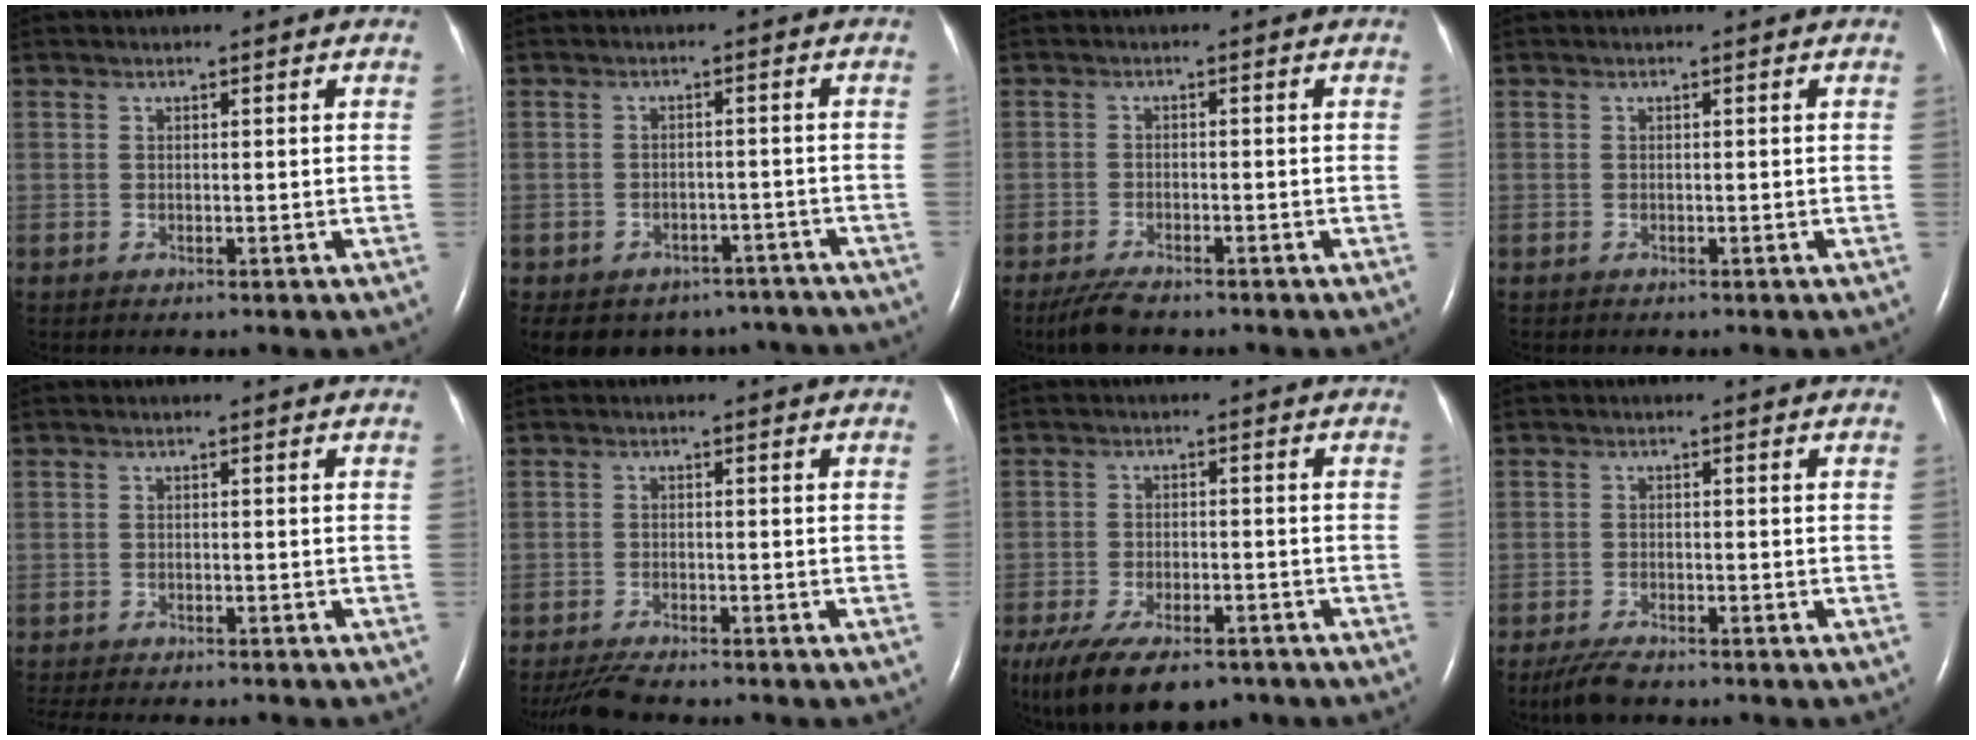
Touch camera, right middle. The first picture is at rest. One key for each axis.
{"total": 14.0, "fx": -11.3, "fy": 7.7, "fz": 3.2, "tx": -0.067, "ty": 0.011, "tz": -0.120}
{"total": 4.2, "fx": -3.5, "fy": 0.9, "fz": 2.2, "tx": -0.050, "ty": -0.012, "tz": -0.061}
{"total": 0.0}
{"total": 10.5, "fx": -9.3, "fy": 2.2, "fz": 4.4, "tx": -0.069, "ty": -0.012, "tz": -0.124}
{"total": 5.3, "fx": -4.8, "fy": 0.3, "fz": 2.2, "tx": -0.040, "ty": -0.019, "tz": -0.082}
{"total": 14.8, "fx": -10.4, "fy": 6.1, "fz": 8.6, "tx": -0.181, "ty": -0.021, "tz": -0.160}
{"total": 4.1, "fx": -3.4, "fy": 0.8, "fz": 2.1, "tx": -0.048, "ty": -0.011, "tz": -0.060}